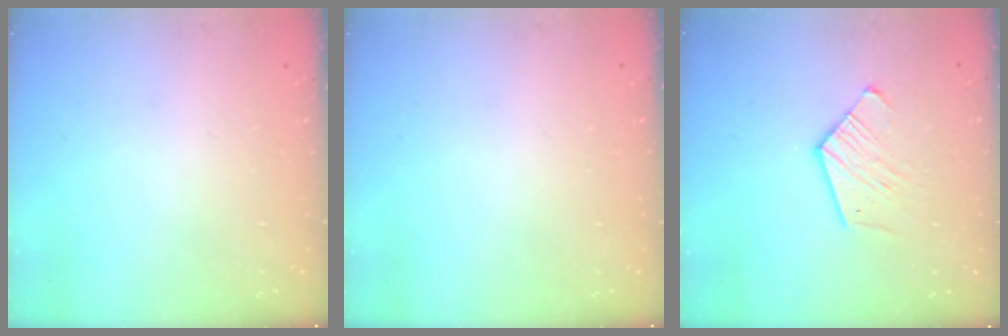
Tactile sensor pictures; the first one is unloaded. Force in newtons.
{"total": 0.0}
{"total": 8.7, "press": 8.6, "slide": 0.7}